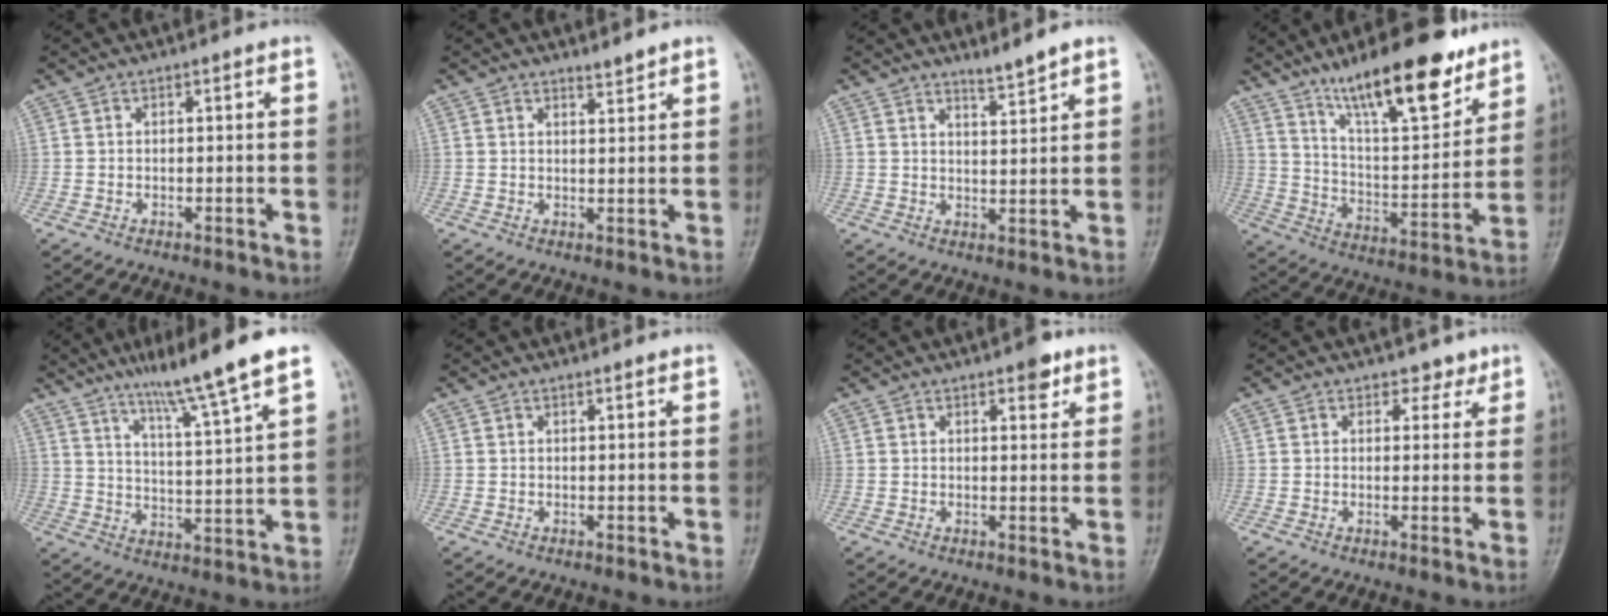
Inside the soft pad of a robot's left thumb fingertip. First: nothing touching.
{"total": 1.8, "force": [1.7, 0.1, 0.6], "torque": [-0.003, -0.018, 0.030]}
{"total": 3.5, "force": [3.1, -0.1, 1.7], "torque": [-0.028, -0.030, 0.056]}
{"total": 19.6, "force": [13.7, 5.6, 12.9], "torque": [-0.168, -0.073, 0.233]}
{"total": 12.9, "force": [9.3, 0.0, 8.9], "torque": [-0.143, -0.049, 0.155]}
{"total": 0.9, "force": [0.8, 0.0, 0.4], "torque": [-0.005, -0.002, 0.014]}
{"total": 3.6, "force": [2.3, 1.4, 2.3], "torque": [-0.018, -0.010, 0.029]}
{"total": 2.5, "force": [1.8, 1.6, 0.4], "torque": [0.017, -0.010, 0.021]}